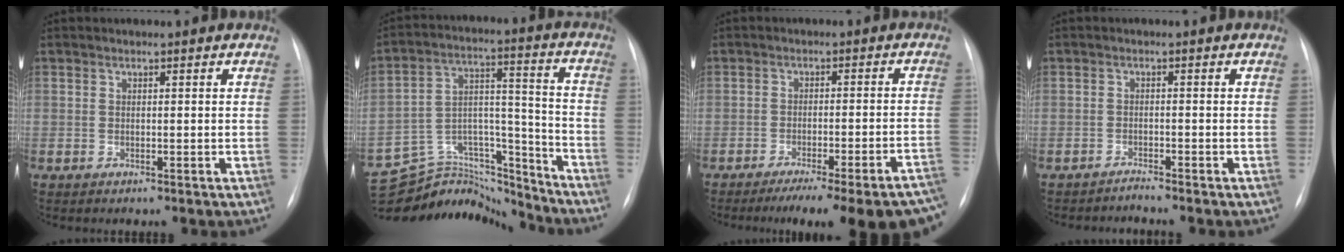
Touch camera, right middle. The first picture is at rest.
{"total": 17.6, "force": [-17.1, 3.9, 1.4], "torque": [-0.034, 0.060, -0.273]}
{"total": 20.8, "force": [-17.7, 1.9, 10.7], "torque": [-0.066, -0.002, -0.221]}
{"total": 1.4, "force": [-1.3, -0.4, -0.5], "torque": [0.010, -0.008, -0.020]}